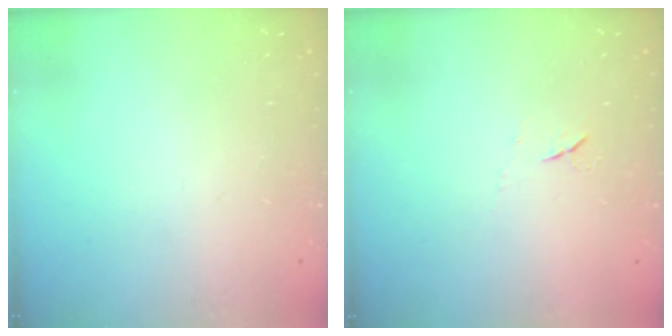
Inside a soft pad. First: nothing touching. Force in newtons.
{"total": 4.6, "press": 4.6, "slide": 0.7}